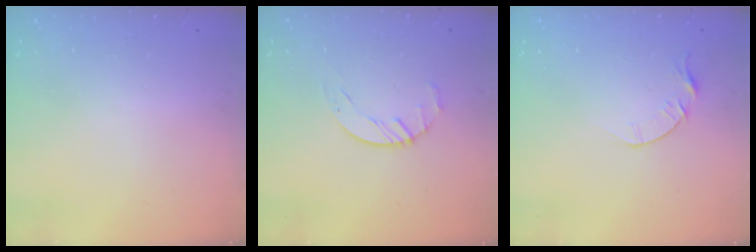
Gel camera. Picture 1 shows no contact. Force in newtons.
{"total": 2.1, "press": 2.1, "slide": 0.3}
{"total": 4.1, "press": 4.0, "slide": 0.5}